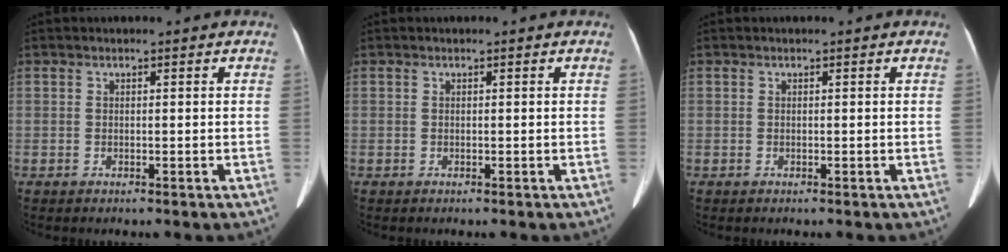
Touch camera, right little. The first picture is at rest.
{"total": 0.0}
{"total": 0.0}